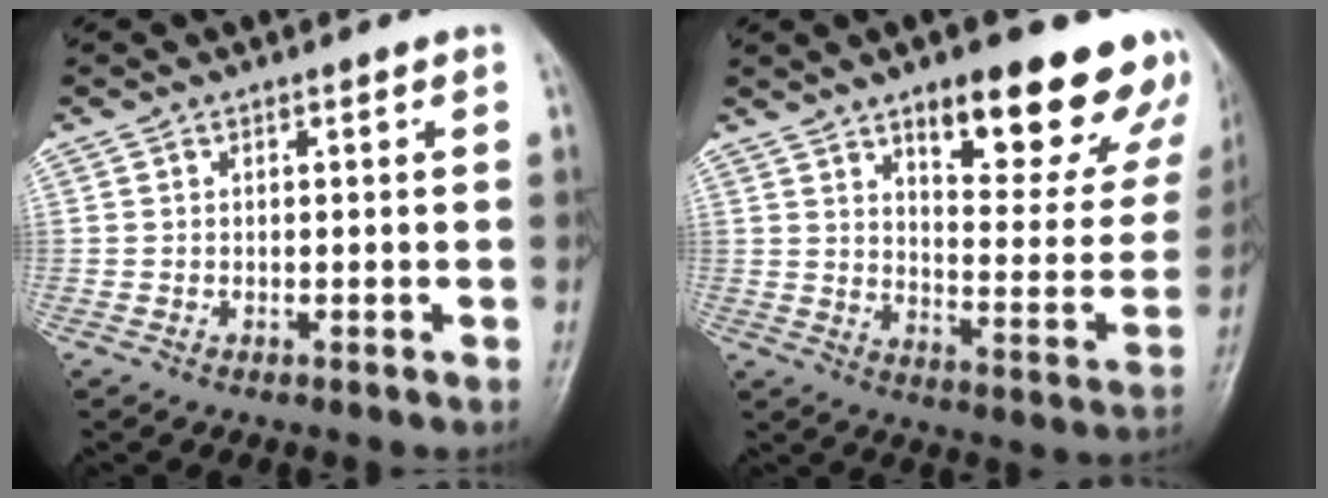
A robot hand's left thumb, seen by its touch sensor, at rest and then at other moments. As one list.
[{"total": 22.6, "force": [15.1, 7.8, 14.9], "torque": [-0.137, -0.078, 0.202]}]